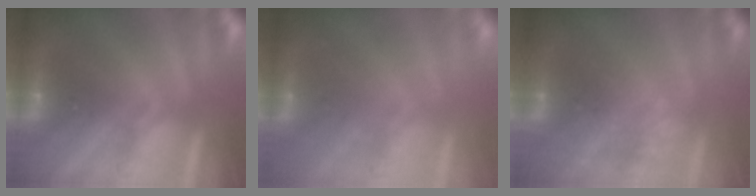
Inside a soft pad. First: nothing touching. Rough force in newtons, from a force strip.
{"total": 2.3}
{"total": 2.9}